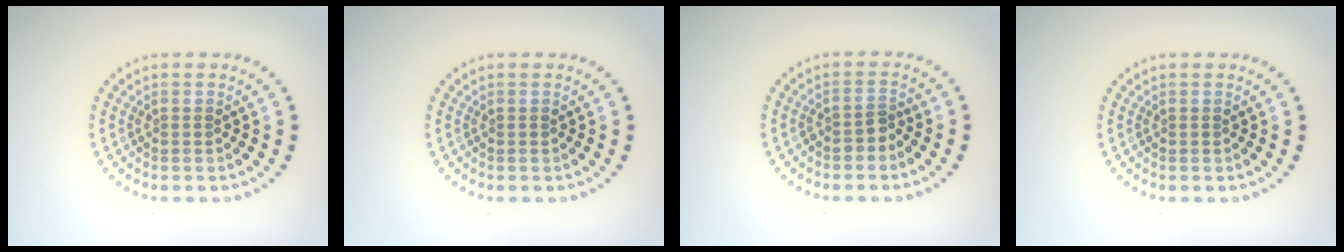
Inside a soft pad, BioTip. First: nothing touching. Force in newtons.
{"total": 0.0}
{"total": 1.3, "press": 1.1, "slide": 0.7}
{"total": 0.0}